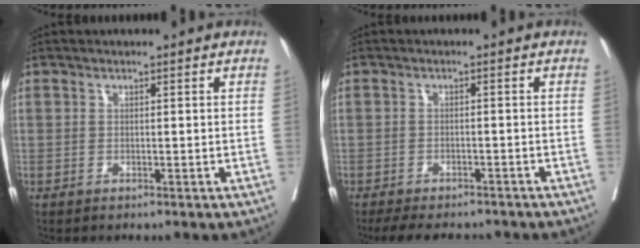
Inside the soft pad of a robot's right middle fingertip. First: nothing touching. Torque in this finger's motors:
{"motor_torque": [0.92, -0.91, 0.11, 0.03]}